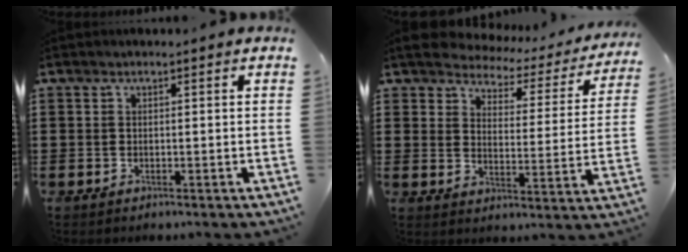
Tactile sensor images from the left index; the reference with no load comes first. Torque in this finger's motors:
{"motor_torque": [2.14, 0.00, 0.14, -0.04]}